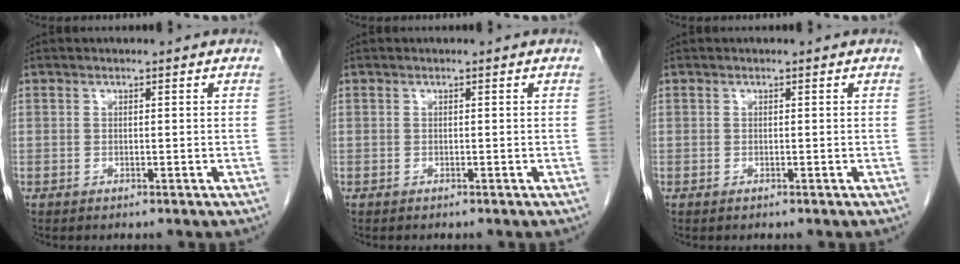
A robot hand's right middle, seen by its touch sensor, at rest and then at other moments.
{"total": 0.0}
{"total": 0.0}